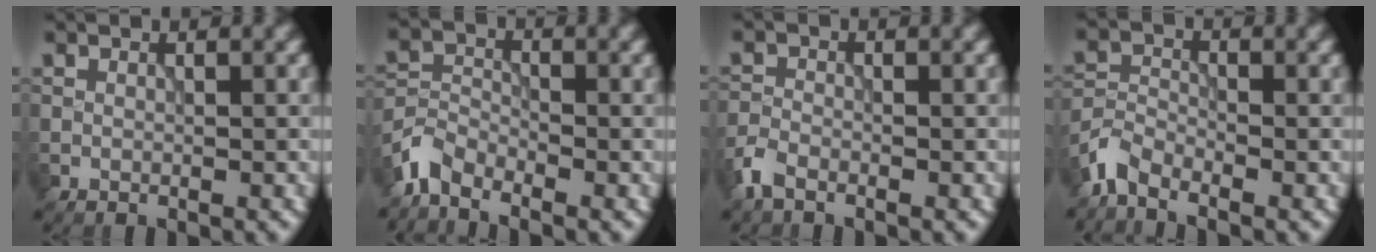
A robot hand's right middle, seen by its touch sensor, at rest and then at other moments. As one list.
[{"total": 3.1, "force": [-2.6, 1.2, 1.1], "torque": [-0.024, 0.001, -0.067]}, {"total": 2.1, "force": [-1.6, 0.9, 1.0], "torque": [-0.025, -0.002, -0.043]}, {"total": 2.8, "force": [-2.3, 1.0, 1.1], "torque": [-0.026, 0.001, -0.061]}]